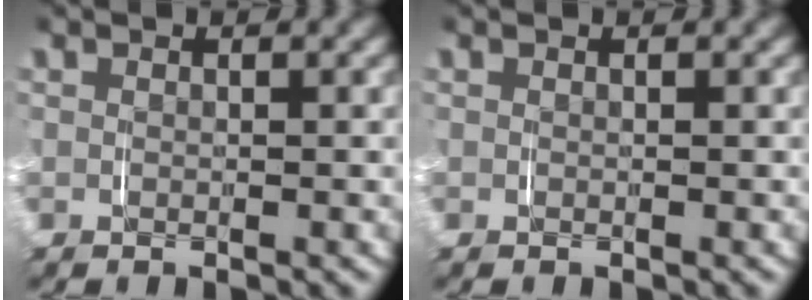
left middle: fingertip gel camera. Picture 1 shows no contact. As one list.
[{"total": 0.0}]